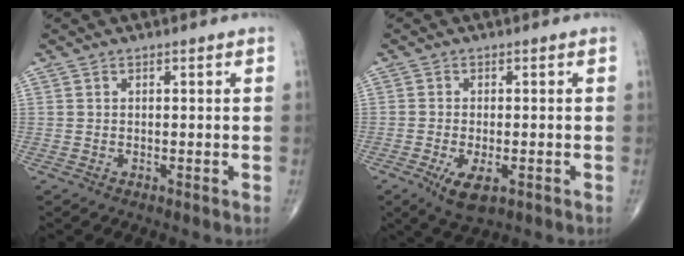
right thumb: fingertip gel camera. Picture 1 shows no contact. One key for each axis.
{"total": 5.5, "fx": -2.2, "fy": 2.4, "fz": 4.5, "tx": -0.079, "ty": -0.007, "tz": -0.032}